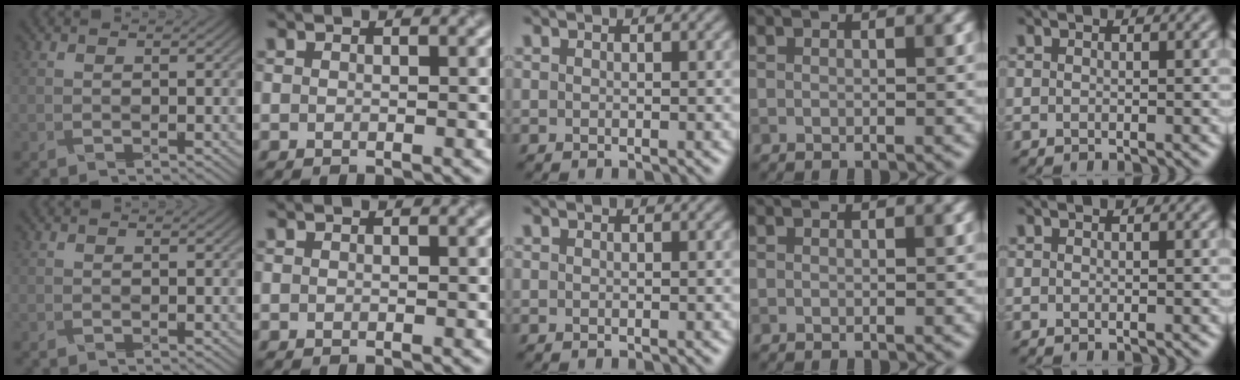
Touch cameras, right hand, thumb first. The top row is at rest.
{}